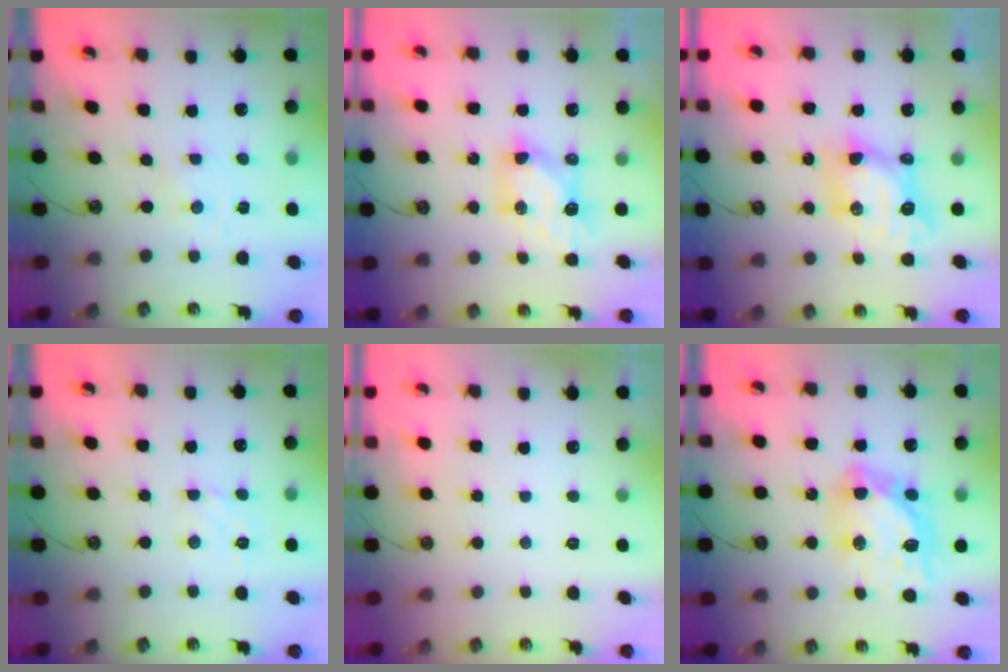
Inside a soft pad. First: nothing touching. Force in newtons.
{"total": 6.3, "press": 6.3, "slide": 0.3}
{"total": 8.7, "press": 8.6, "slide": 0.8}
{"total": 2.4, "press": 2.4, "slide": 0.3}
{"total": 0.0}
{"total": 15.7, "press": 15.6, "slide": 1.7}